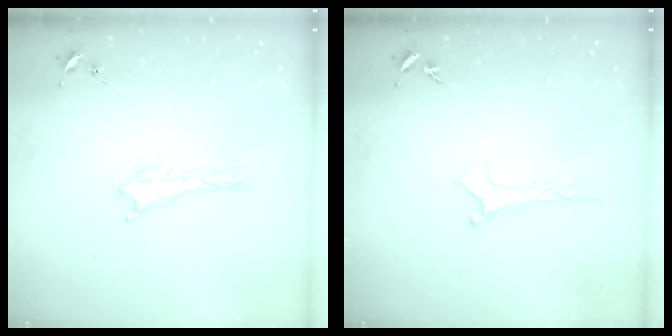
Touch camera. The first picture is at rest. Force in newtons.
{"total": 0.0}